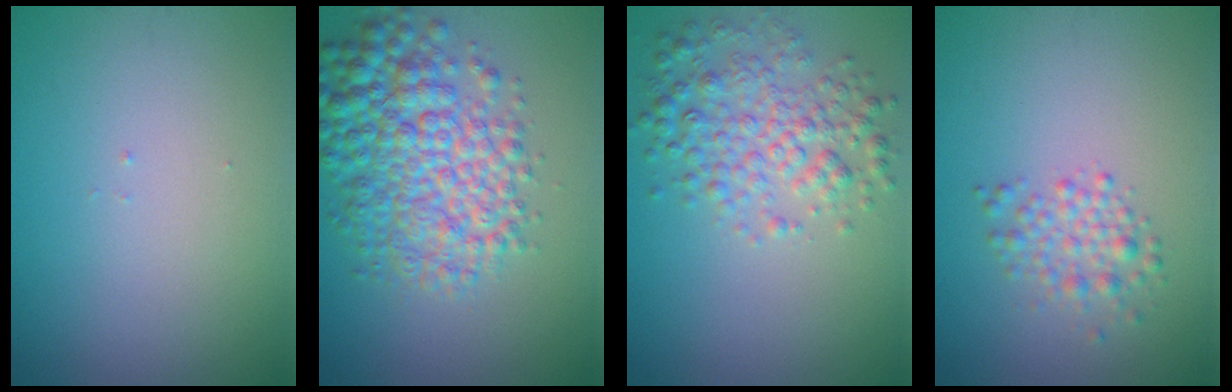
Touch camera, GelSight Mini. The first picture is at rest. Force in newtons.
{"total": 7.5, "press": 7.5, "slide": 0.1}
{"total": 4.2, "press": 4.2, "slide": 0.0}
{"total": 2.2, "press": 2.2, "slide": 0.1}